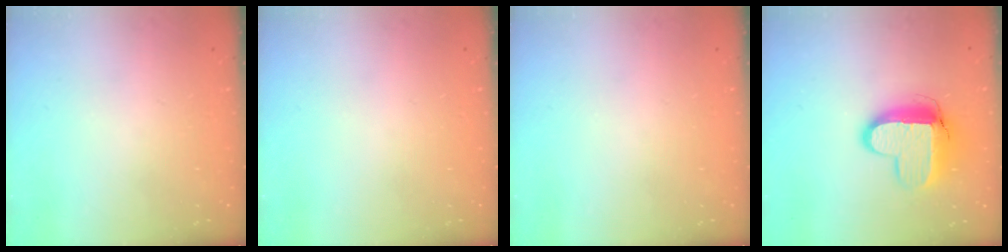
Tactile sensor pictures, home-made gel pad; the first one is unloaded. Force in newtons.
{"total": 0.0}
{"total": 0.0}
{"total": 13.3, "press": 13.3, "slide": 1.0}